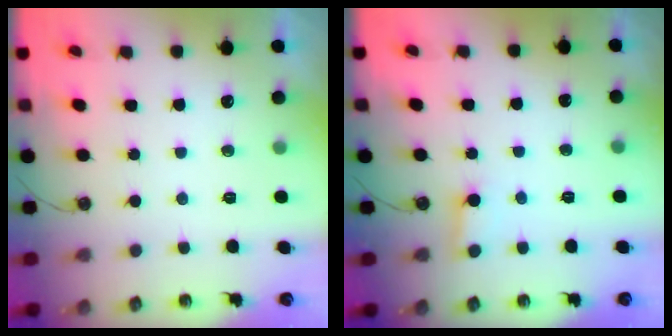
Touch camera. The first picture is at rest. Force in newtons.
{"total": 3.5, "press": 3.4, "slide": 0.7}